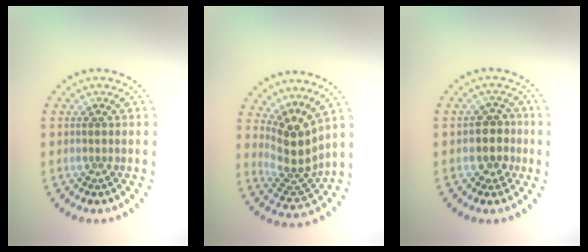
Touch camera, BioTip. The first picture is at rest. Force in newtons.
{"total": 3.9, "press": 2.7, "slide": 2.8}
{"total": 2.4, "press": 2.2, "slide": 1.0}